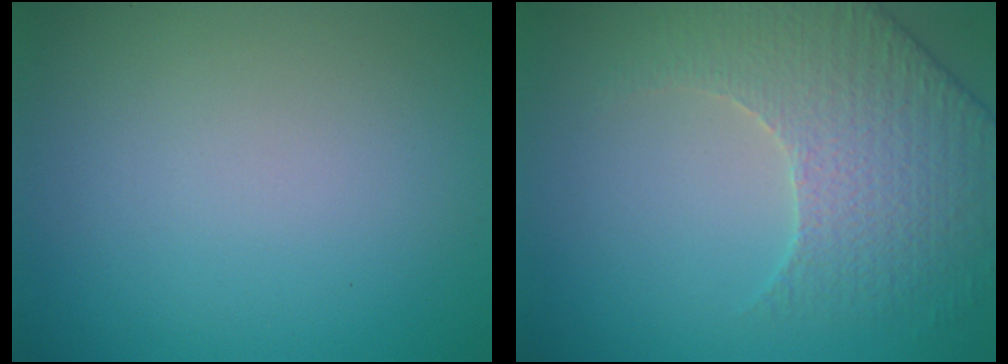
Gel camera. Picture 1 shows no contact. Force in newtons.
{"total": 4.3, "press": 4.2, "slide": 1.0}